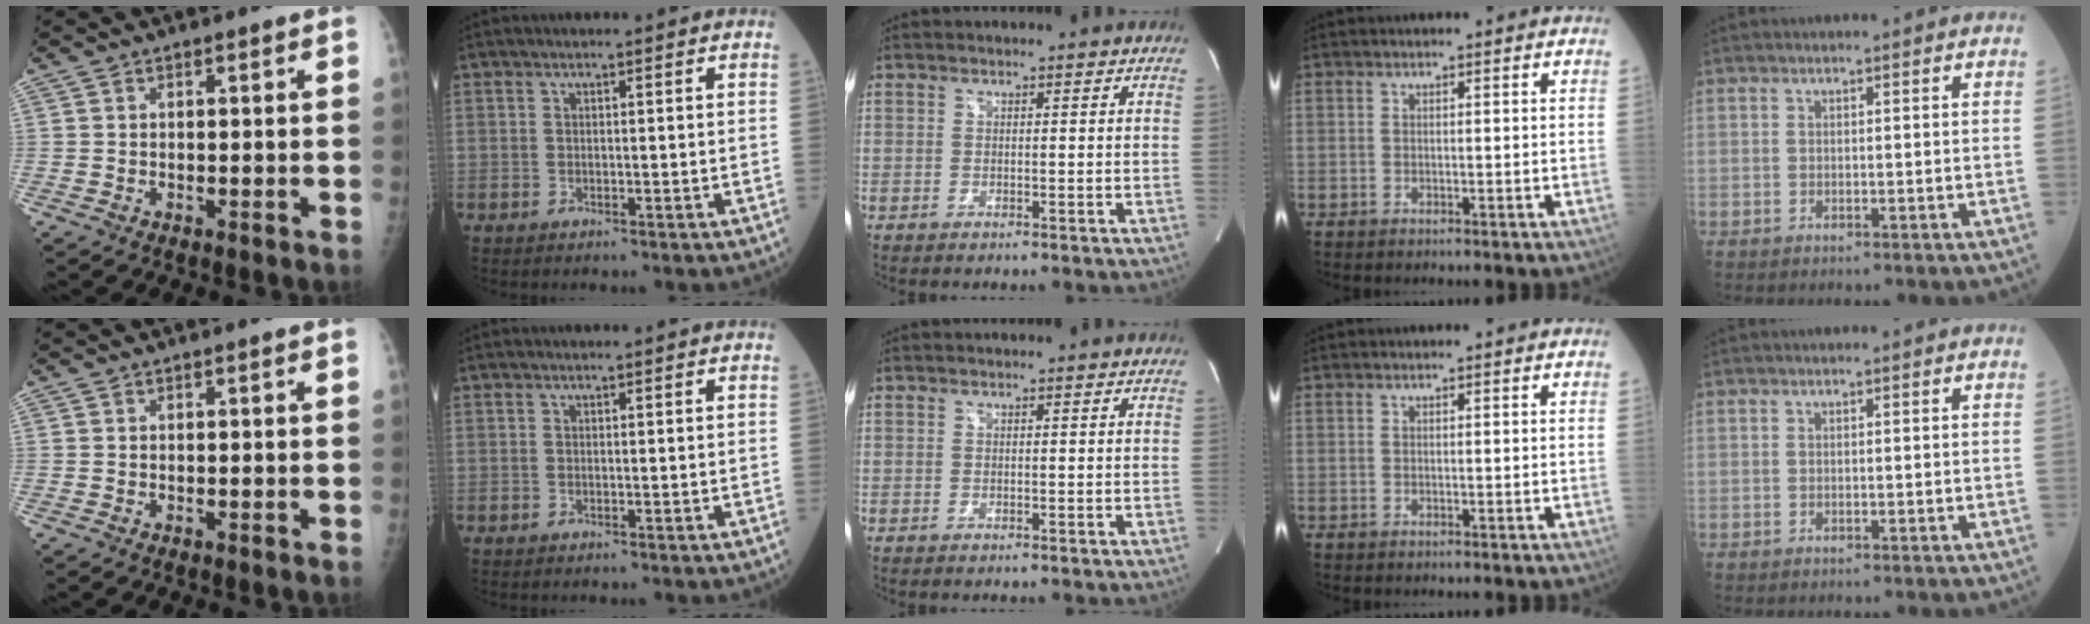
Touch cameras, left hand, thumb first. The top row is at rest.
{}